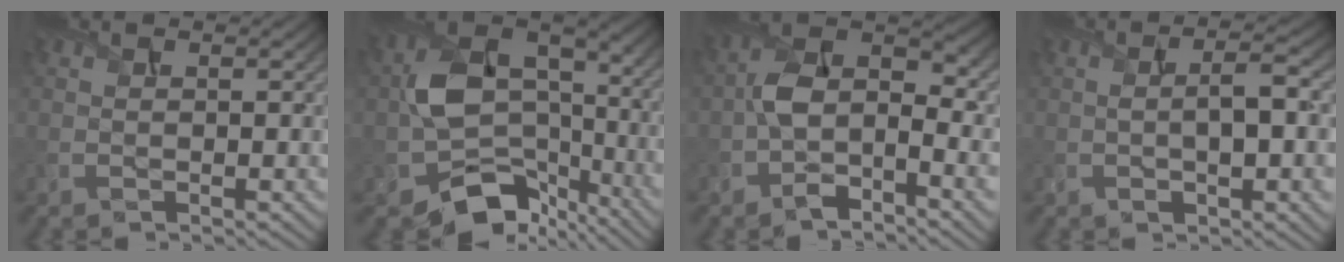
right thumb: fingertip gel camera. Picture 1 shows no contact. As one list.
[{"total": 13.3, "force": [-5.1, 9.2, 8.1], "torque": [-0.135, -0.021, -0.093]}, {"total": 8.6, "force": [-2.8, 4.8, 6.6], "torque": [-0.124, 0.003, -0.065]}, {"total": 5.7, "force": [-0.3, 2.1, 5.3], "torque": [-0.094, -0.003, -0.001]}]